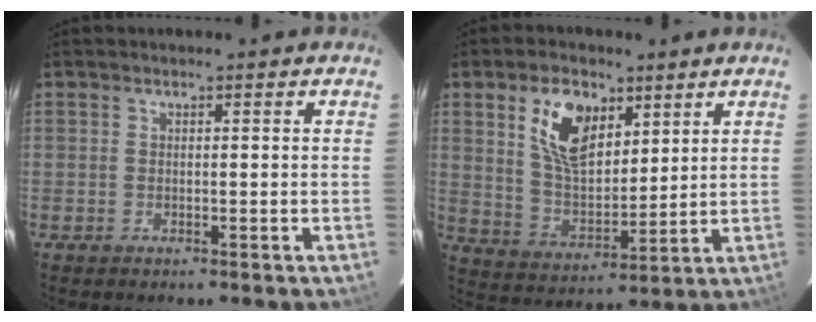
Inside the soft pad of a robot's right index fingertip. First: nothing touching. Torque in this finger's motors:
{"motor_torque": [0.38, 0.21, 0.32, 0.12]}